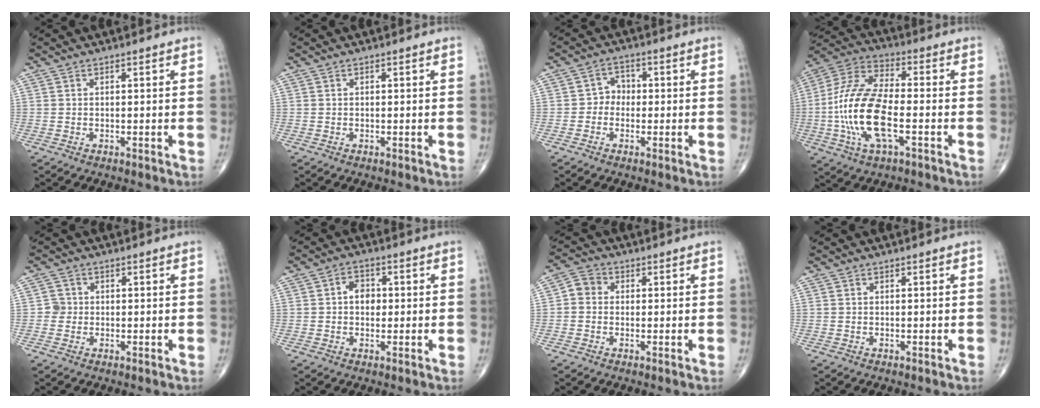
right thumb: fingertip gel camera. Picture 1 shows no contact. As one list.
[{"total": 0.0}, {"total": 3.4, "force": [-0.6, 3.0, 1.5], "torque": [0.002, 0.015, -0.022]}, {"total": 17.5, "force": [-3.5, 7.3, 15.5], "torque": [-0.327, 0.025, -0.069]}, {"total": 1.9, "force": [-0.2, 1.9, 0.2], "torque": [0.011, 0.008, -0.009]}, {"total": 3.8, "force": [0.1, 2.9, 2.4], "torque": [-0.021, 0.010, -0.005]}, {"total": 3.6, "force": [-0.1, 3.2, 1.6], "torque": [-0.016, 0.010, -0.012]}, {"total": 0.0}]